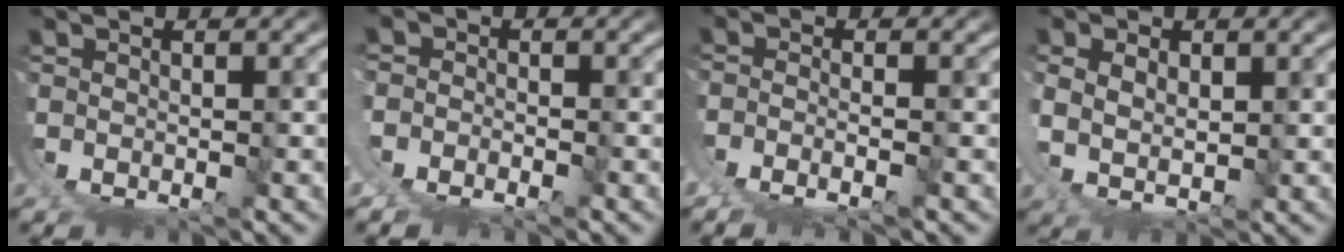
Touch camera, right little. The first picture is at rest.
{"total": 3.2, "force": [-0.4, 3.0, 1.0], "torque": [-0.029, -0.007, -0.009]}
{"total": 2.9, "force": [-0.8, 1.2, 2.5], "torque": [-0.056, -0.014, -0.005]}
{"total": 3.6, "force": [2.5, 1.2, 2.2], "torque": [-0.052, -0.008, 0.056]}